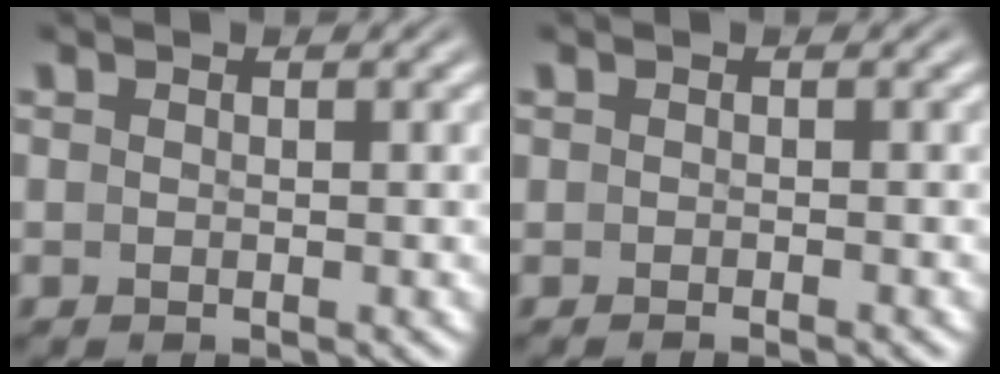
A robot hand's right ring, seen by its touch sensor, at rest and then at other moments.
{"total": 0.9, "force": [-0.8, -0.1, 0.2], "torque": [-0.001, 0.003, -0.014]}